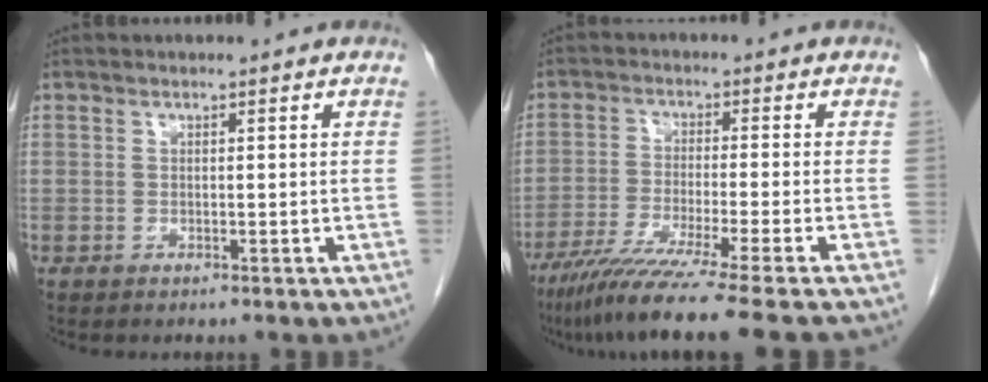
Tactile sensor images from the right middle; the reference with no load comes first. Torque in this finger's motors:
{"motor_torque": [1.16, -0.99, 0.23, 0.17]}